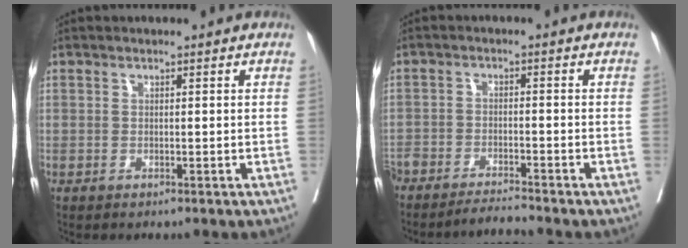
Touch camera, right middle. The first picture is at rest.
{"total": 4.7, "force": [-4.6, -0.5, 1.1], "torque": [-0.015, -0.011, -0.081]}